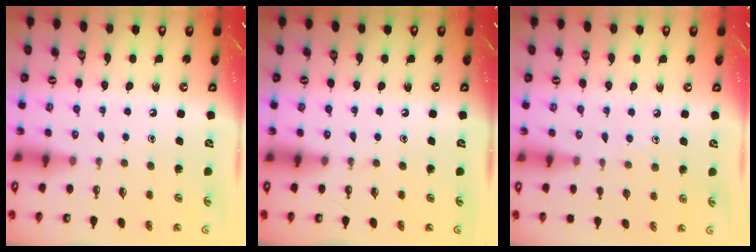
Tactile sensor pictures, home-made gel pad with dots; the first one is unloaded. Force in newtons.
{"total": 0.0}
{"total": 5.0, "press": 5.0, "slide": 0.5}